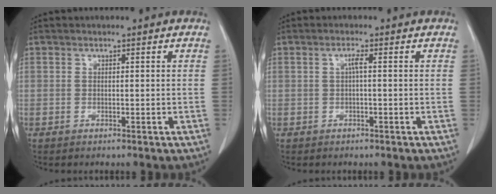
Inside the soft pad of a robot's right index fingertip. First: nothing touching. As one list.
[{"total": 1.6, "force": [0.2, 0.4, 1.6], "torque": [-0.036, 0.003, 0.005]}]